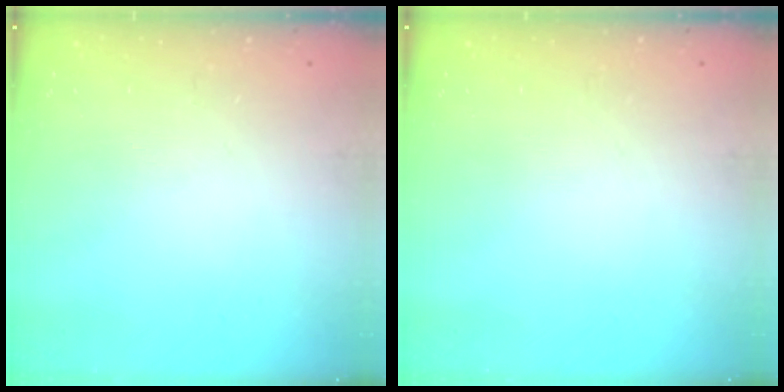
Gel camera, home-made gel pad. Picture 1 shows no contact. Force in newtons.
{"total": 0.0}